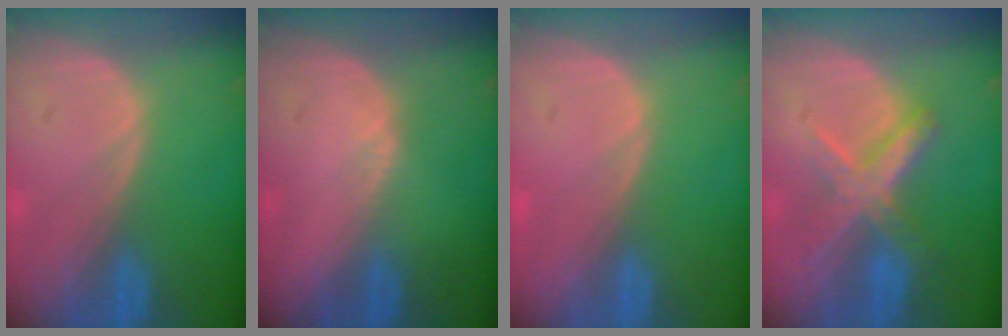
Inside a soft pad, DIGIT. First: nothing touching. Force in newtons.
{"total": 0.7, "press": 0.4, "slide": 0.5}
{"total": 0.5, "press": 0.1, "slide": 0.5}
{"total": 7.1, "press": 6.2, "slide": 3.6}